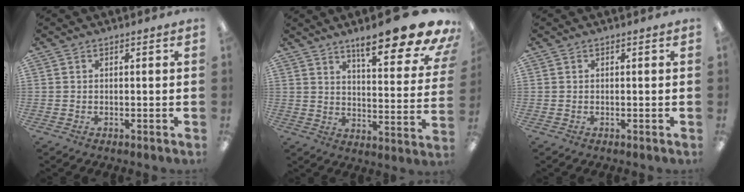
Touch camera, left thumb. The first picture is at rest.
{"total": 17.9, "force": [13.4, 4.1, 11.1], "torque": [-0.152, -0.097, 0.213]}
{"total": 0.0}